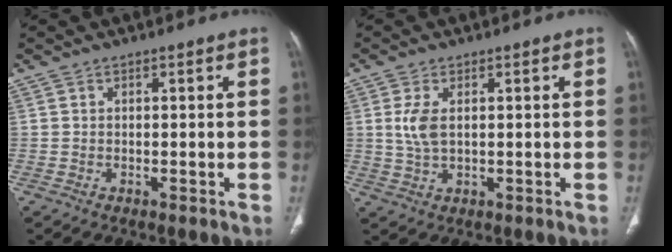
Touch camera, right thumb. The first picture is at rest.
{"total": 4.5, "force": [0.9, 2.2, 3.8], "torque": [-0.090, -0.003, 0.022]}